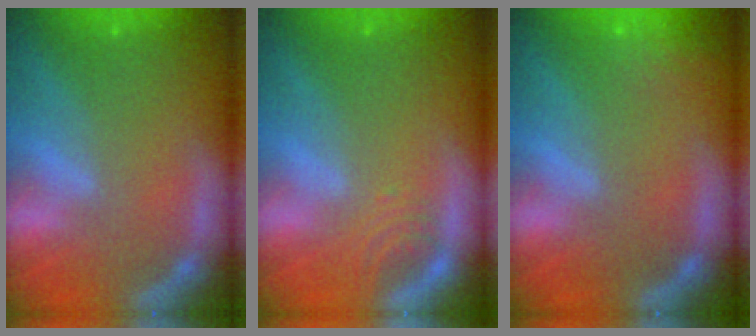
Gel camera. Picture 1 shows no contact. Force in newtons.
{"total": 2.0}
{"total": 3.5}